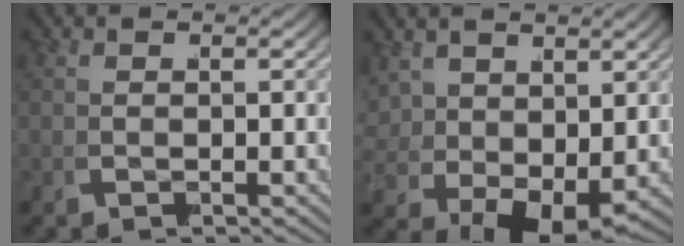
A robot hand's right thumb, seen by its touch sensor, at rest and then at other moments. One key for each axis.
{"total": 4.0, "fx": 1.2, "fy": 2.4, "fz": 2.9, "tx": -0.062, "ty": -0.024, "tz": 0.037}